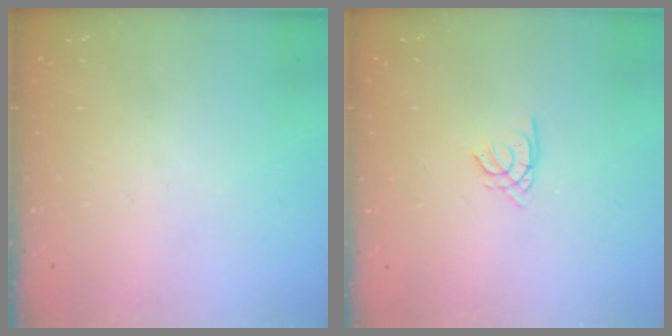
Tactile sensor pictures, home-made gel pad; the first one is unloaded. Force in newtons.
{"total": 1.2, "press": 1.1, "slide": 0.3}